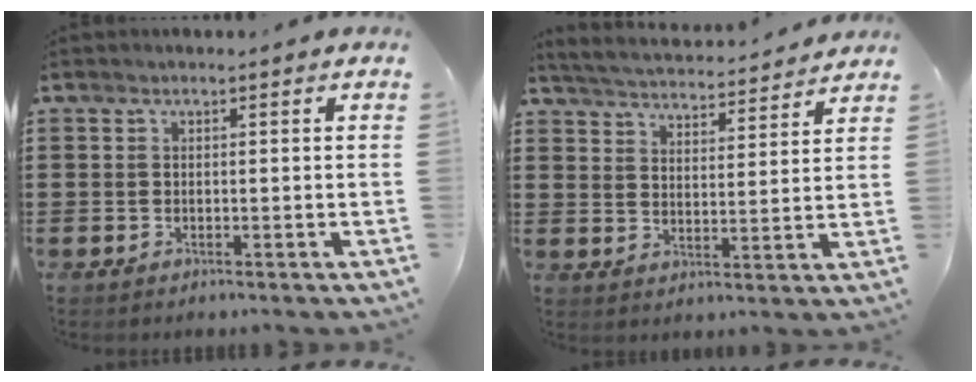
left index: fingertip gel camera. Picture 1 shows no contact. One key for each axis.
{"total": 4.1, "fx": 4.0, "fy": -0.3, "fz": 0.2, "tx": -0.027, "ty": -0.034, "tz": 0.065}